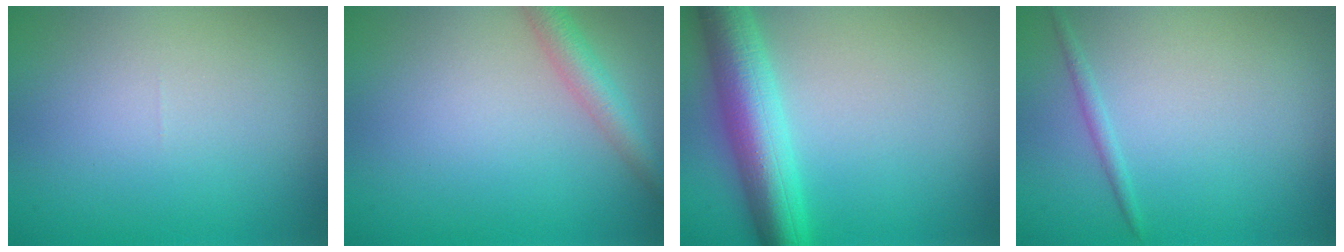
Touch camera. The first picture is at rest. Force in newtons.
{"total": 2.9, "press": 2.9, "slide": 0.0}
{"total": 6.7, "press": 6.7, "slide": 0.0}
{"total": 0.9, "press": 0.9, "slide": 0.0}